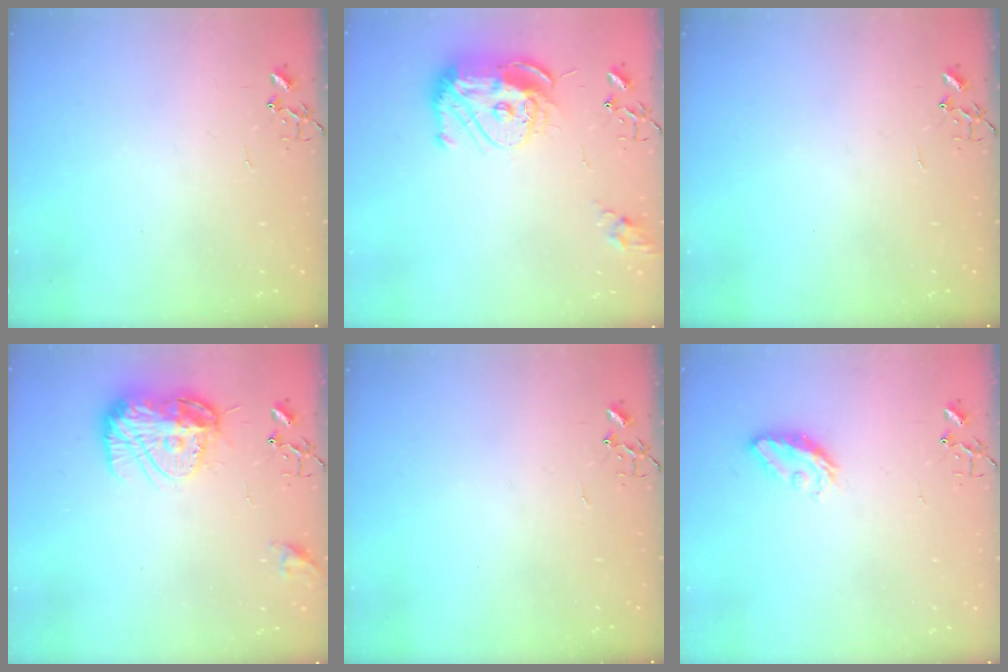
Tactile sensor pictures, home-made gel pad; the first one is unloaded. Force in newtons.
{"total": 14.6, "press": 14.6, "slide": 1.4}
{"total": 0.0}
{"total": 14.7, "press": 14.6, "slide": 1.5}
{"total": 0.0}
{"total": 7.3, "press": 7.3, "slide": 0.5}